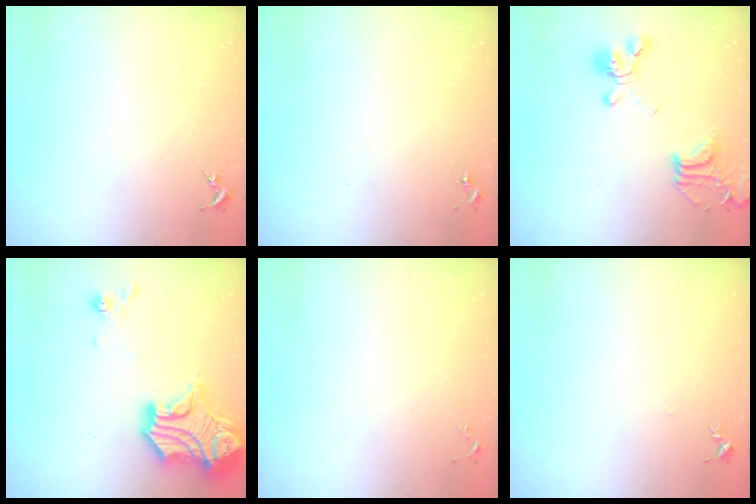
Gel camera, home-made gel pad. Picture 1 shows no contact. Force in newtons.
{"total": 0.0}
{"total": 18.4, "press": 18.3, "slide": 1.9}
{"total": 22.3, "press": 22.2, "slide": 2.3}
{"total": 4.4, "press": 4.4, "slide": 0.6}
{"total": 3.9, "press": 3.9, "slide": 0.5}